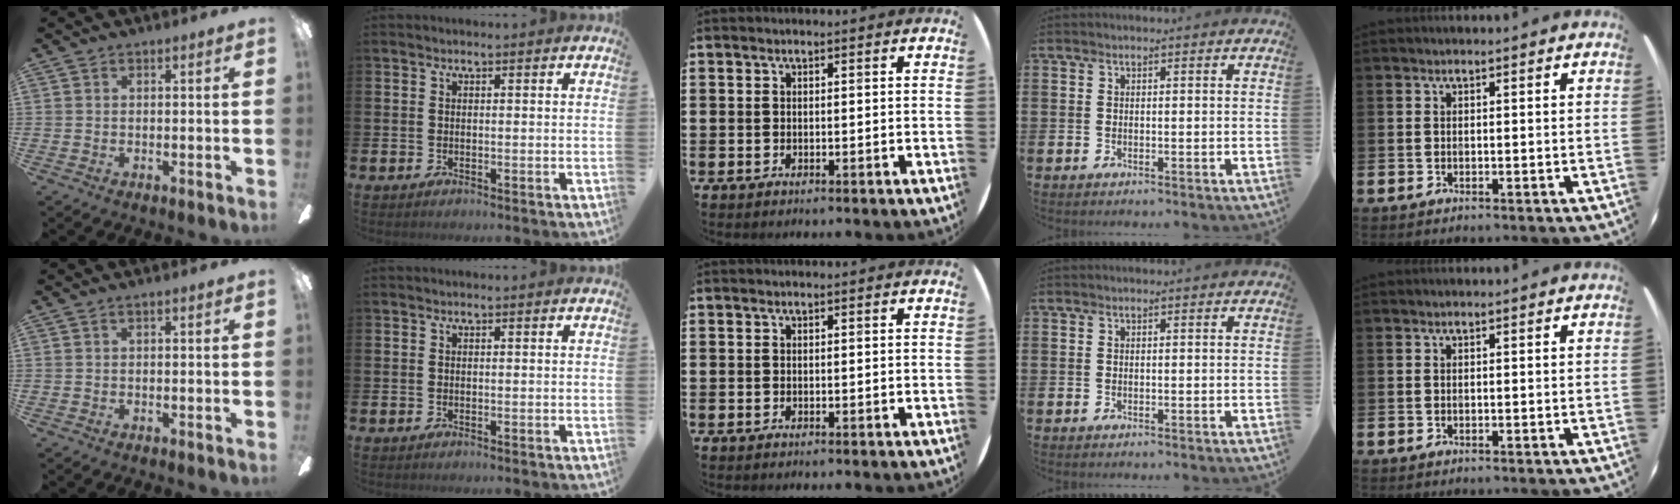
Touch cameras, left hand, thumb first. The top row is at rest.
{}